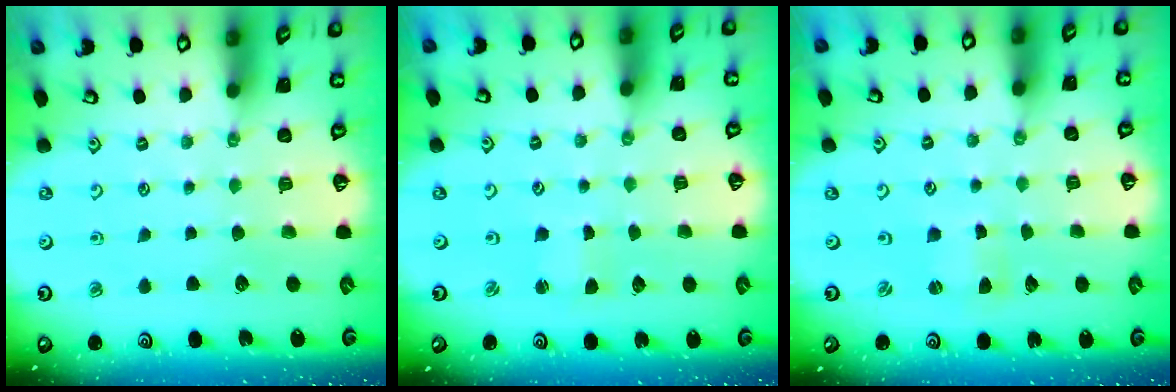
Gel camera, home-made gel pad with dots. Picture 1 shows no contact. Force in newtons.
{"total": 1.3, "press": 1.2, "slide": 0.1}
{"total": 0.5, "press": 0.5, "slide": 0.2}